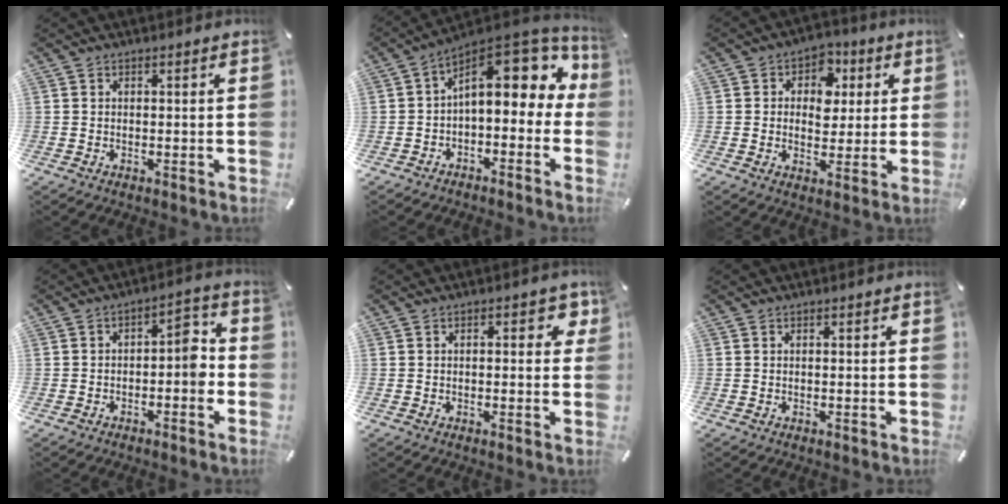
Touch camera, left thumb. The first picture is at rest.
{"total": 14.8, "force": [5.6, 7.5, 11.4], "torque": [-0.144, -0.047, 0.092]}
{"total": 8.1, "force": [1.3, 6.9, 3.9], "torque": [-0.038, -0.006, 0.016]}
{"total": 7.2, "force": [-2.0, 3.9, 5.7], "torque": [-0.070, 0.013, -0.042]}
{"total": 3.7, "force": [0.7, 1.8, 3.1], "torque": [-0.033, -0.003, 0.003]}
{"total": 0.0}